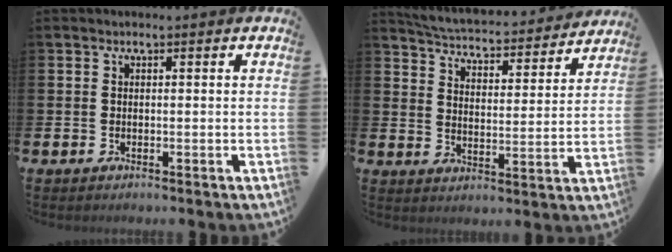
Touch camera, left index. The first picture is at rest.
{"total": 4.8, "force": [4.7, 0.6, 0.6], "torque": [-0.038, -0.043, 0.076]}